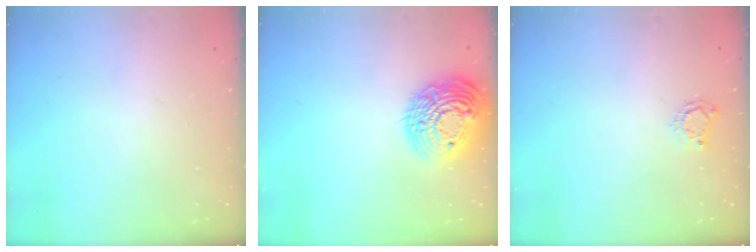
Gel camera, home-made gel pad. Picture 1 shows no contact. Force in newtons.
{"total": 19.1, "press": 19.0, "slide": 1.5}
{"total": 4.0, "press": 3.9, "slide": 0.5}